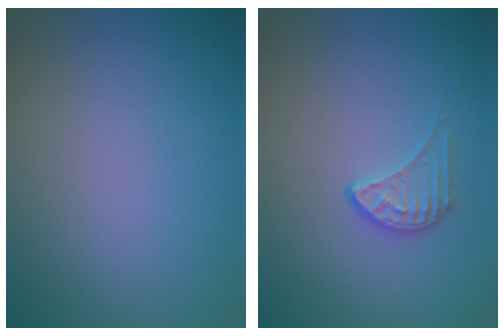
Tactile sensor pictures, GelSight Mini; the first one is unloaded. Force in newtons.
{"total": 1.9, "press": 1.3, "slide": 1.3}